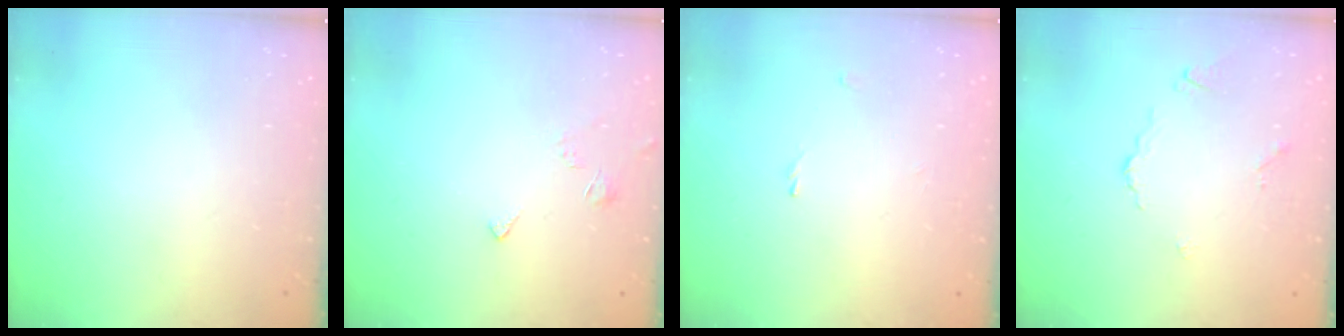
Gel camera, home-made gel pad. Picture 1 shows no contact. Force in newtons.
{"total": 2.5, "press": 2.4, "slide": 0.6}
{"total": 0.0}
{"total": 2.8, "press": 2.8, "slide": 0.6}